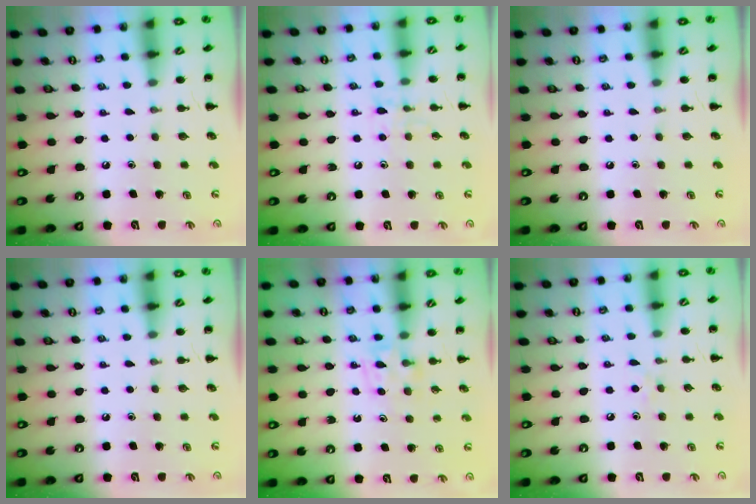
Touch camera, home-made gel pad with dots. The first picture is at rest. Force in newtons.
{"total": 6.2, "press": 6.1, "slide": 0.8}
{"total": 0.0}
{"total": 0.0}
{"total": 6.2, "press": 6.0, "slide": 1.4}
{"total": 3.7, "press": 3.5, "slide": 1.3}